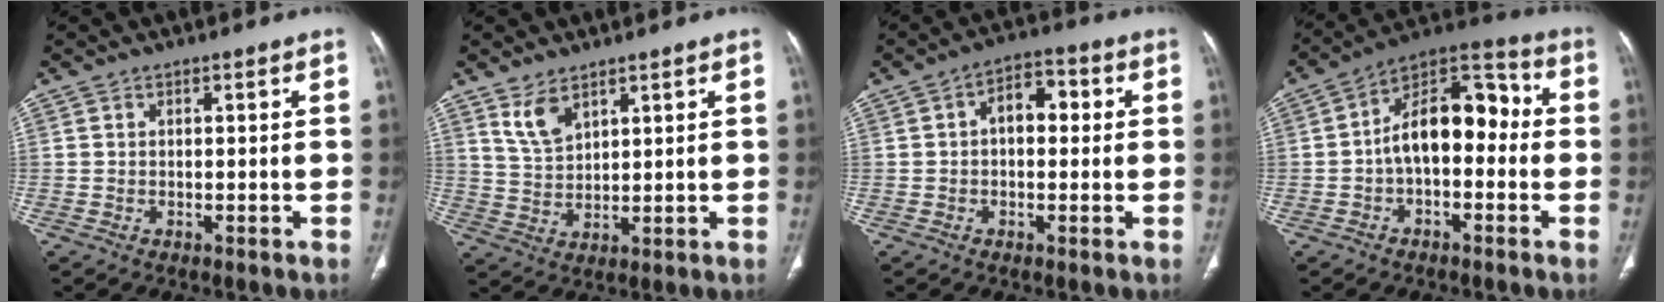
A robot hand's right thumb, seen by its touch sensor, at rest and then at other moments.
{"total": 5.4, "force": [3.6, 2.6, 3.0], "torque": [-0.051, -0.022, 0.081]}
{"total": 6.7, "force": [0.8, 4.1, 5.2], "torque": [-0.057, 0.024, 0.004]}
{"total": 15.2, "force": [-0.9, 8.7, 12.4], "torque": [-0.168, 0.051, -0.031]}